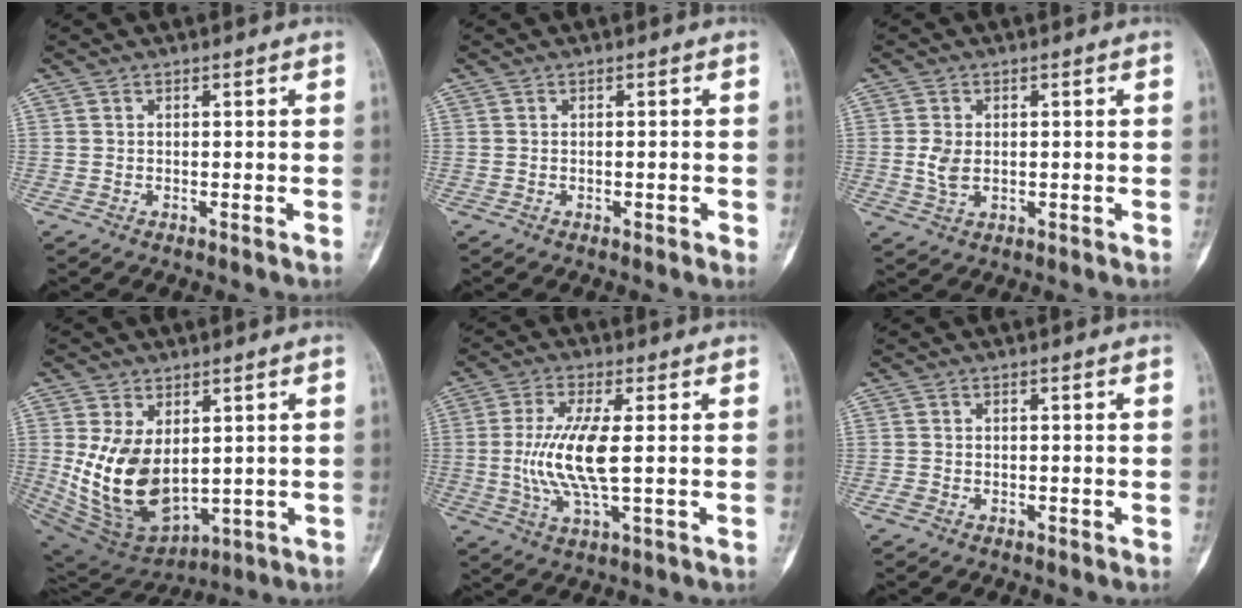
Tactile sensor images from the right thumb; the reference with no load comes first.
{"total": 1.2, "force": [-0.3, 0.6, 1.0], "torque": [-0.012, 0.004, -0.004]}
{"total": 4.2, "force": [-0.2, 2.9, 3.0], "torque": [-0.056, -0.001, -0.001]}
{"total": 16.4, "force": [1.0, 10.3, 12.7], "torque": [-0.217, -0.017, 0.053]}
{"total": 10.7, "force": [0.0, 3.0, 10.3], "torque": [-0.229, -0.002, 0.000]}
{"total": 1.4, "force": [-0.8, 1.0, 0.6], "torque": [-0.012, 0.004, -0.016]}